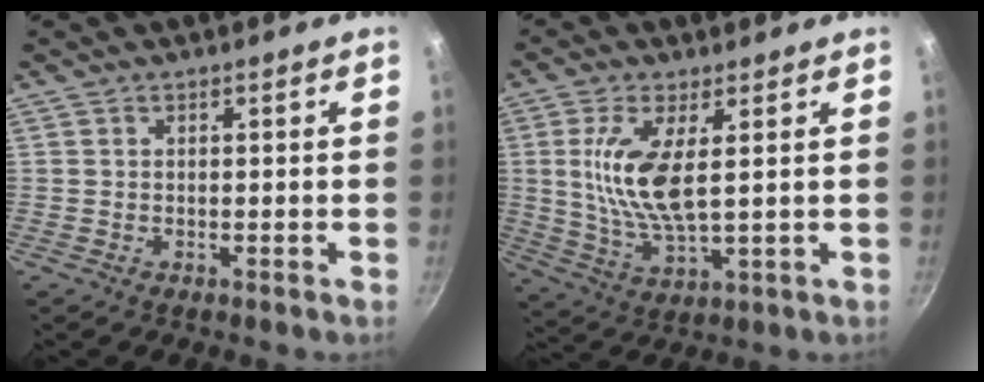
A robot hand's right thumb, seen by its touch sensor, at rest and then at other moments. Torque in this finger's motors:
{"motor_torque": [1.30, 1.05, 1.52, -0.70, 0.18]}